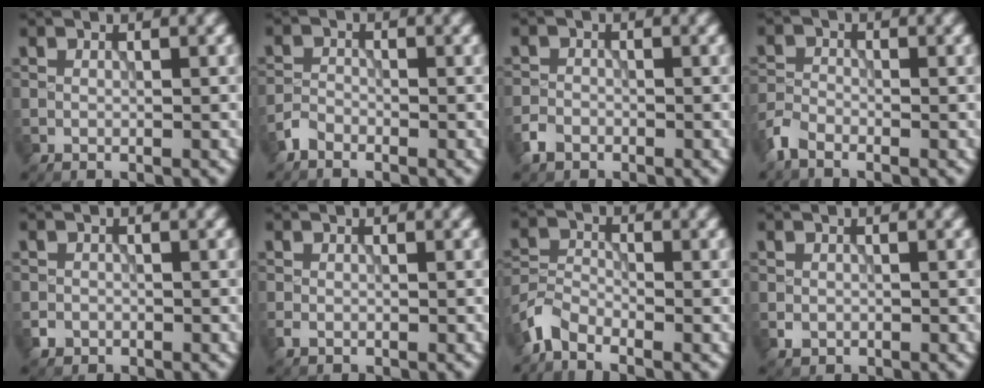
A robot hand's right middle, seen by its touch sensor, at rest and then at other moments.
{"total": 1.4, "force": [-1.3, 0.6, 0.3], "torque": [-0.003, 0.004, -0.032]}
{"total": 1.7, "force": [-1.2, 1.1, 0.4], "torque": [-0.003, 0.002, -0.028]}
{"total": 2.2, "force": [-1.8, 0.8, 0.9], "torque": [-0.020, -0.001, -0.047]}
{"total": 1.0, "force": [-0.5, 0.8, 0.1], "torque": [0.006, -0.002, -0.009]}
{"total": 0.7, "force": [-0.4, 0.5, 0.4], "torque": [-0.008, -0.002, -0.009]}
{"total": 2.8, "force": [-2.4, 1.1, 1.2], "torque": [-0.028, 0.002, -0.062]}
{"total": 0.9, "force": [-0.2, 0.8, 0.3], "torque": [-0.002, -0.005, -0.006]}